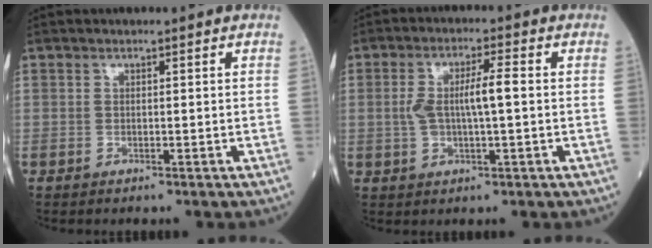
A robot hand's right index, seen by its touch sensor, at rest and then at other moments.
{"total": 6.2, "force": [0.2, 1.2, 6.1], "torque": [-0.124, 0.011, 0.004]}